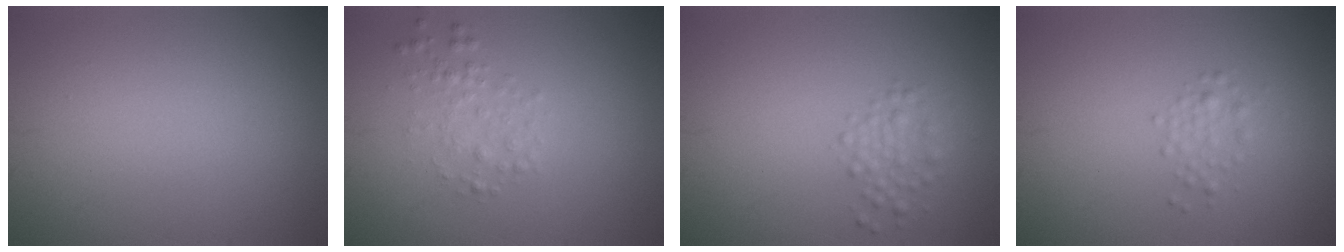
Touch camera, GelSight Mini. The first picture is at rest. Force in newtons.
{"total": 1.6, "press": 1.6, "slide": 0.0}
{"total": 1.9, "press": 1.9, "slide": 0.1}
{"total": 1.4, "press": 1.4, "slide": 0.1}